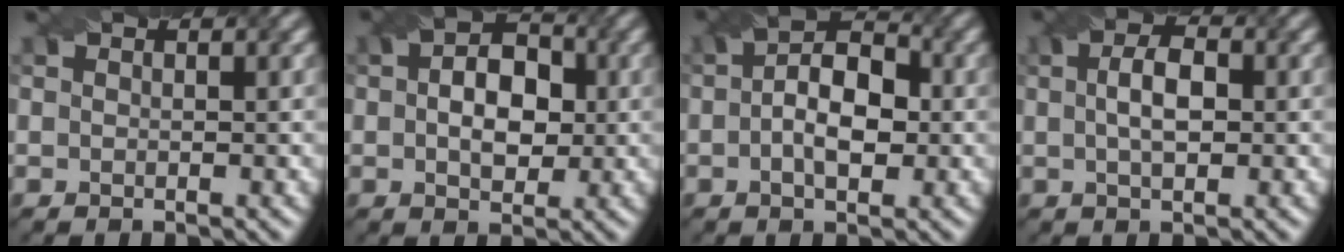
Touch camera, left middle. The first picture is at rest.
{"total": 4.6, "force": [-0.3, 3.3, 3.2], "torque": [-0.038, 0.008, 0.004]}
{"total": 4.9, "force": [-0.9, 2.9, 3.9], "torque": [-0.051, 0.008, -0.005]}
{"total": 2.5, "force": [-0.4, 1.3, 2.0], "torque": [-0.036, 0.006, 0.005]}